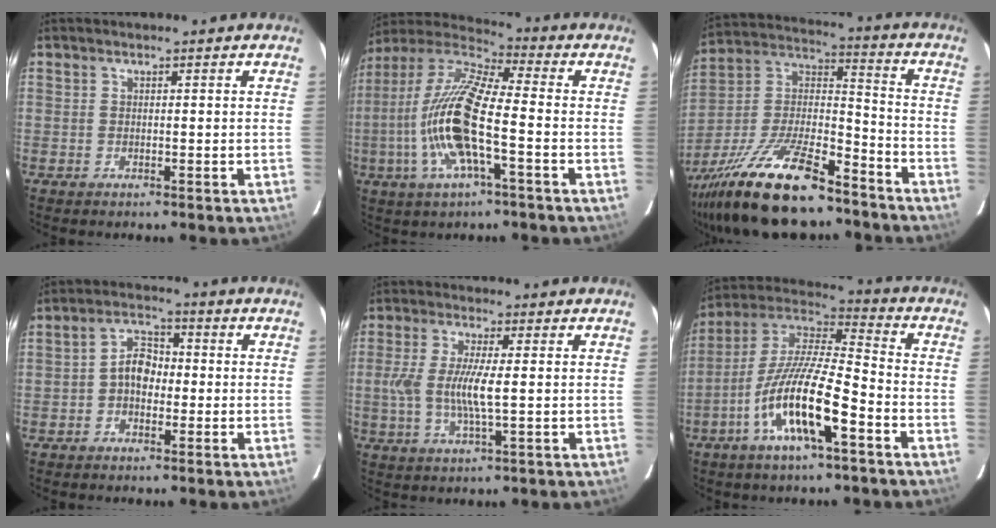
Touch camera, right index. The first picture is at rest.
{"total": 17.0, "force": [-4.1, 3.9, 16.0], "torque": [-0.321, -0.005, -0.084]}
{"total": 24.1, "force": [-17.2, 7.5, 15.1], "torque": [-0.303, -0.018, -0.292]}
{"total": 5.0, "force": [-0.9, 3.7, 3.2], "torque": [-0.059, 0.019, -0.017]}
{"total": 8.0, "force": [-0.4, 1.4, 7.8], "torque": [-0.159, -0.005, -0.008]}
{"total": 16.1, "force": [-7.2, 3.3, 14.0], "torque": [-0.270, -0.016, -0.143]}